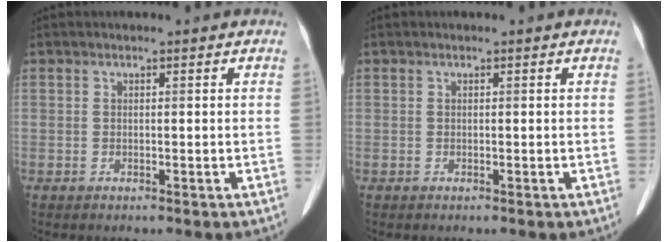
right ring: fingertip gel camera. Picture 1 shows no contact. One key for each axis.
{"total": 0.0}